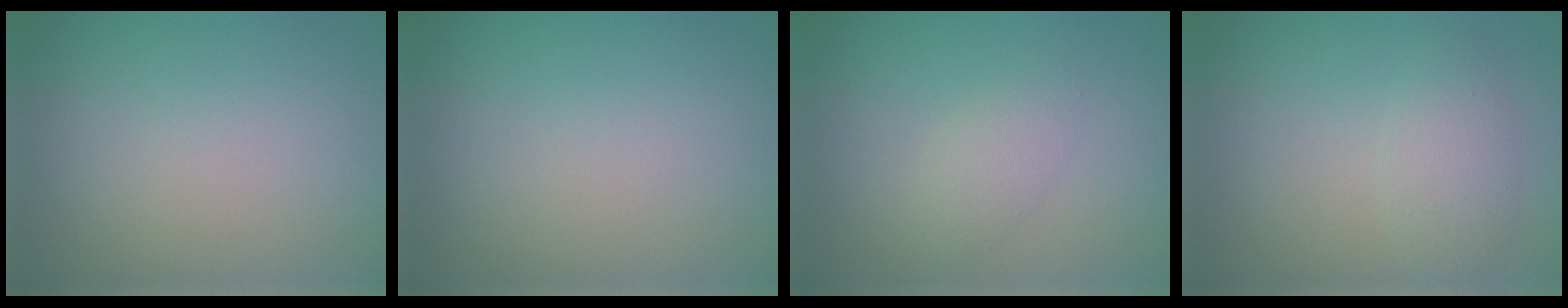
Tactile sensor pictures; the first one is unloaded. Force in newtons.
{"total": 0.0}
{"total": 1.8, "press": 1.8, "slide": 0.1}
{"total": 2.6, "press": 2.6, "slide": 0.1}